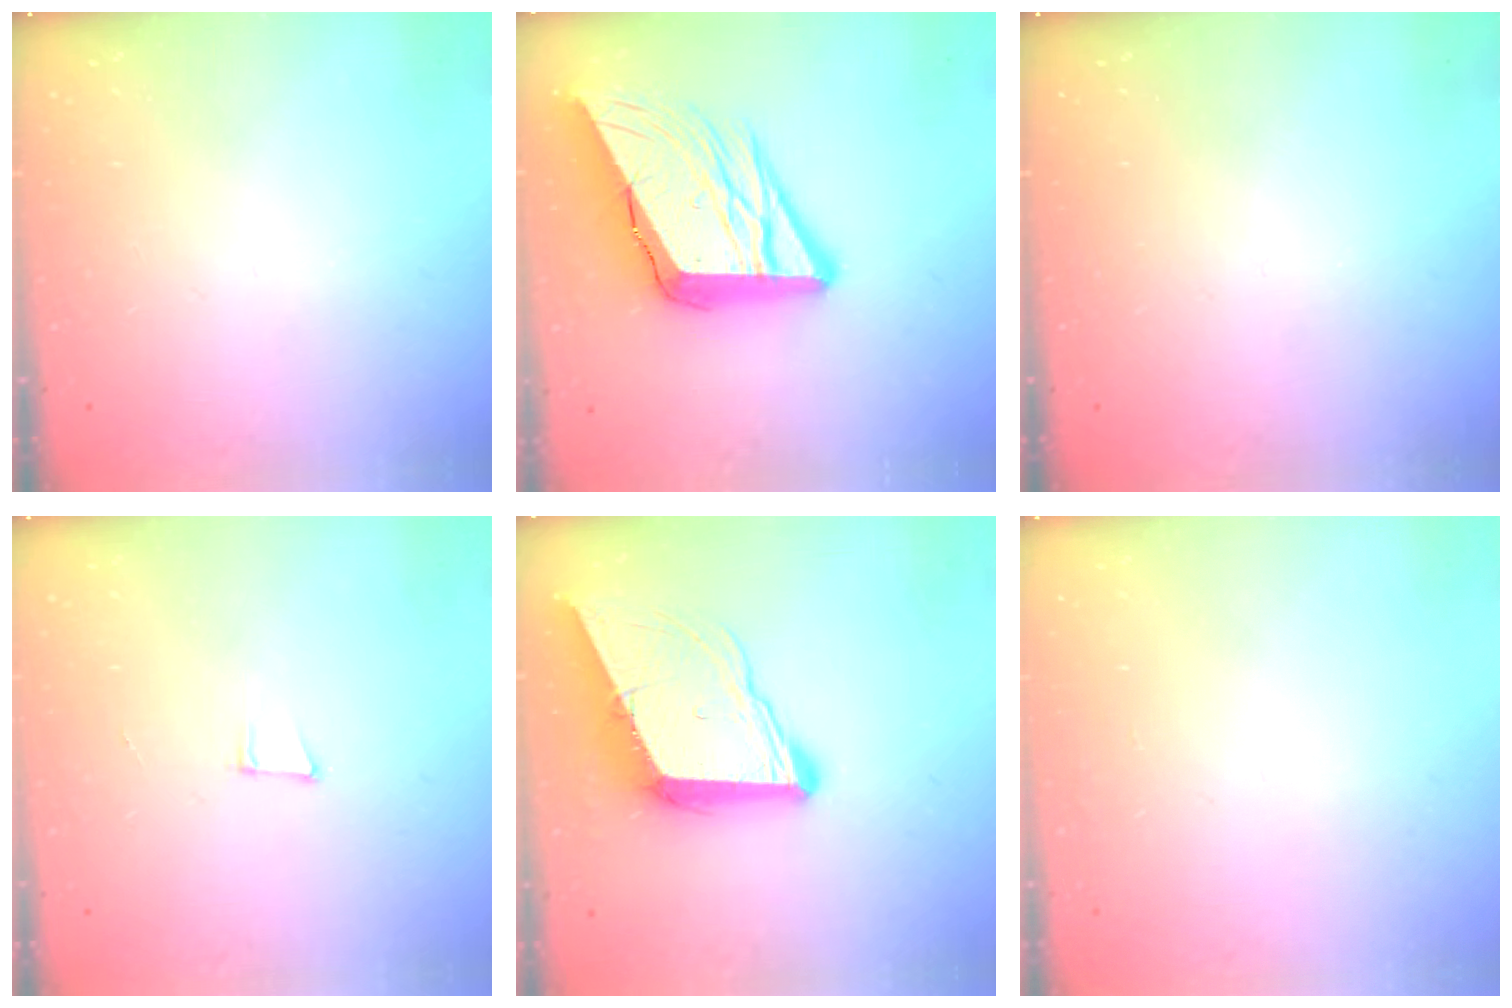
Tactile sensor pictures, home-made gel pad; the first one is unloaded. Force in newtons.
{"total": 18.2, "press": 18.0, "slide": 2.6}
{"total": 0.0}
{"total": 5.0, "press": 4.1, "slide": 2.9}
{"total": 11.1, "press": 10.6, "slide": 3.3}
{"total": 0.9, "press": 0.9, "slide": 0.0}